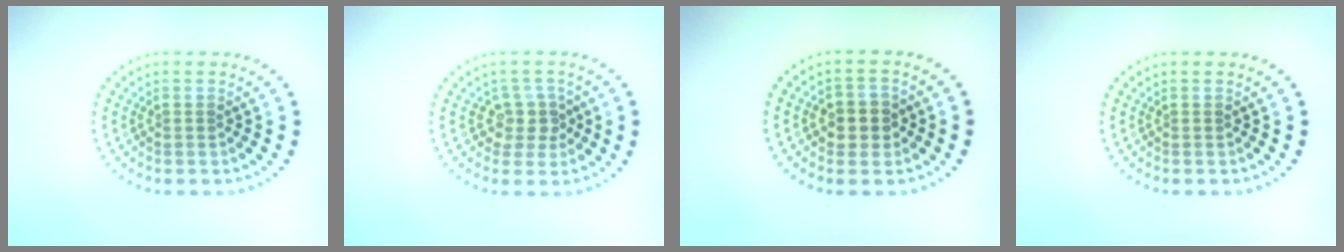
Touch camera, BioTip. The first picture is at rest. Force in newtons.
{"total": 2.2, "press": 1.9, "slide": 1.2}
{"total": 2.8, "press": 2.7, "slide": 0.7}
{"total": 0.0}